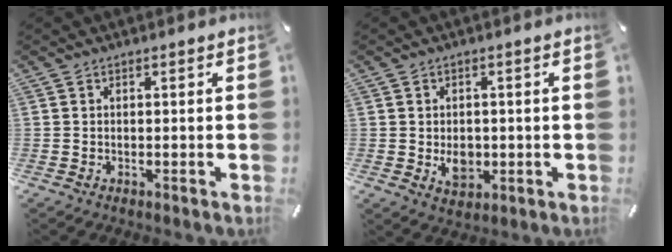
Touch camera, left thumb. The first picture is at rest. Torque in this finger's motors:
{"motor_torque": [0.37, 1.42, 0.20, 0.19, 0.04]}